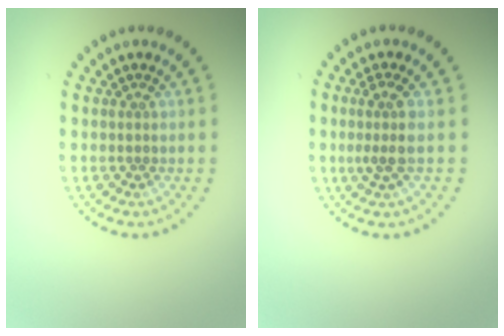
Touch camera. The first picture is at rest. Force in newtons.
{"total": 2.3, "press": 1.8, "slide": 1.5}